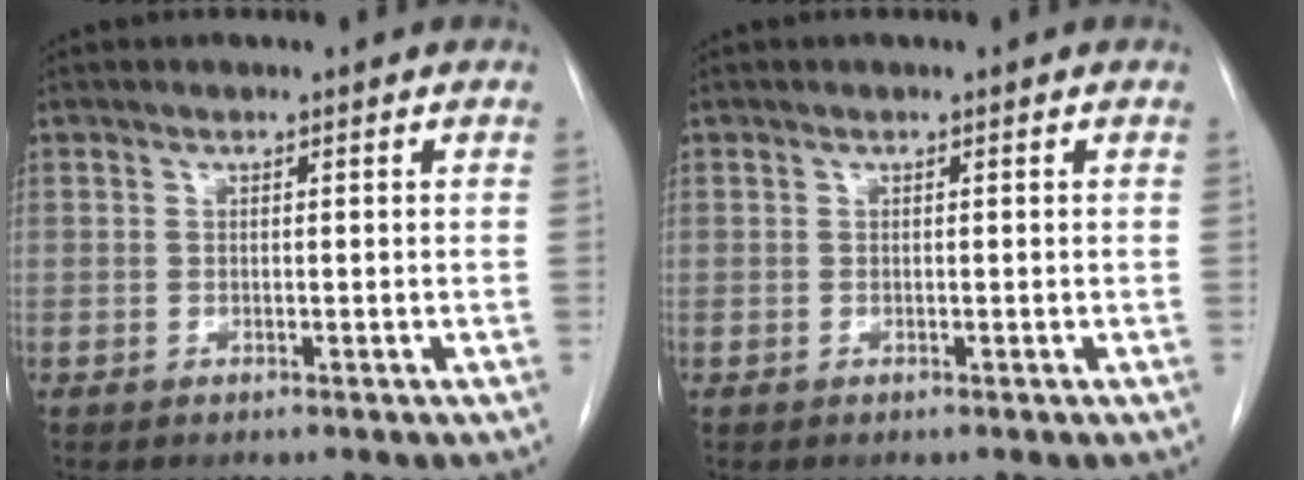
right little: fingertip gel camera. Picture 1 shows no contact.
{"total": 0.0}